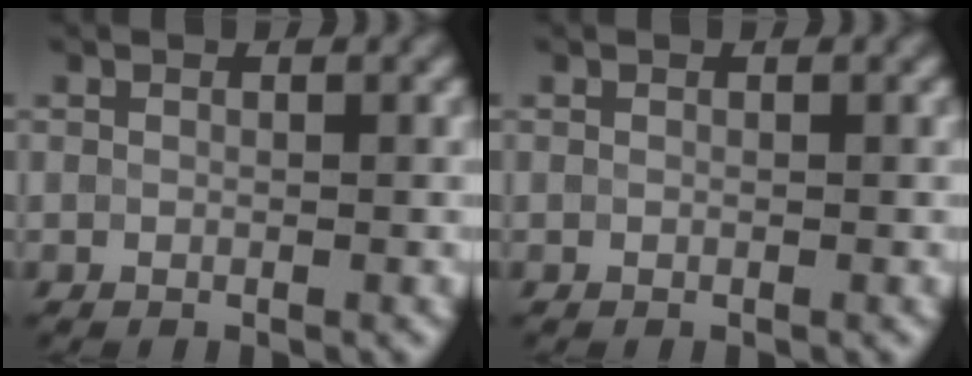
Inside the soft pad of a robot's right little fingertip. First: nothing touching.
{"total": 0.0}